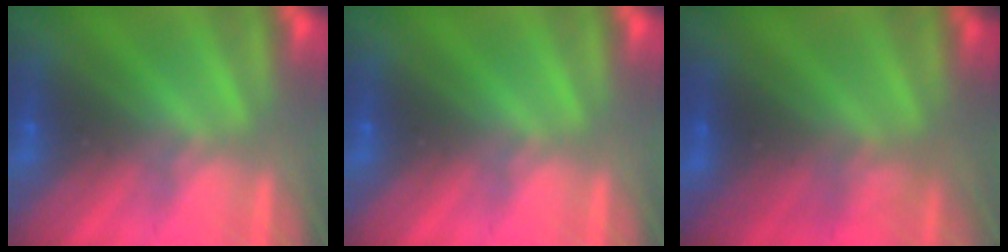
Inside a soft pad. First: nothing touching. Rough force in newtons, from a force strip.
{"total": 0.0}
{"total": 2.7}